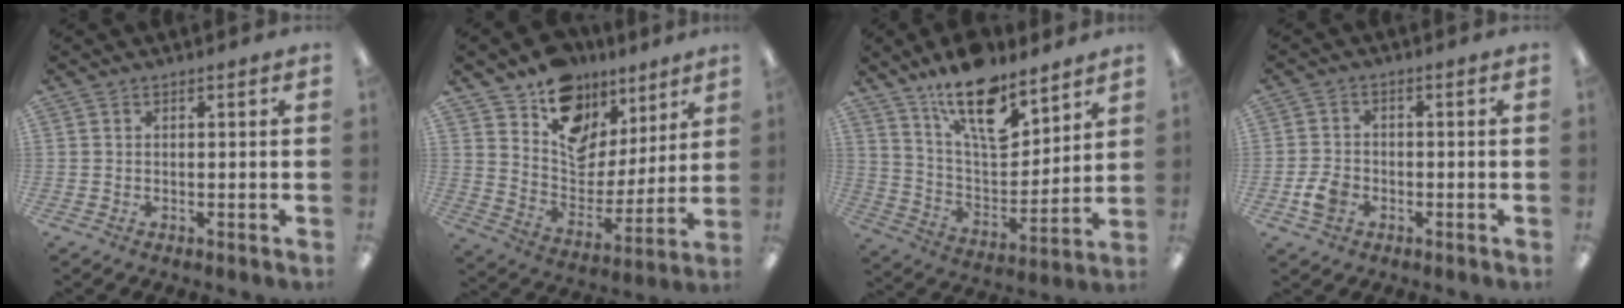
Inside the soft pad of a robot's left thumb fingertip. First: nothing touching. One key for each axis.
{"total": 13.2, "fx": 8.9, "fy": 9.0, "fz": 3.9, "tx": -0.067, "ty": -0.068, "tz": 0.166}
{"total": 18.0, "fx": 12.5, "fy": 7.5, "fz": 10.6, "tx": -0.178, "ty": -0.074, "tz": 0.216}
{"total": 4.7, "fx": -2.0, "fy": 3.4, "fz": 2.5, "tx": -0.051, "ty": 0.007, "tz": -0.036}